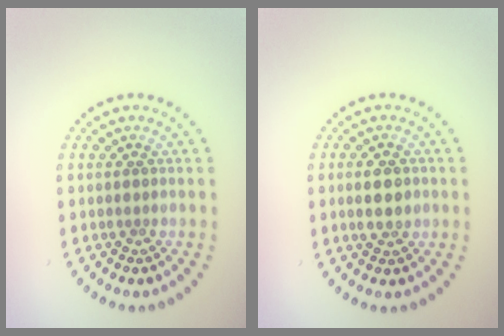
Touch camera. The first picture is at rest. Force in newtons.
{"total": 2.3, "press": 2.3, "slide": 0.1}